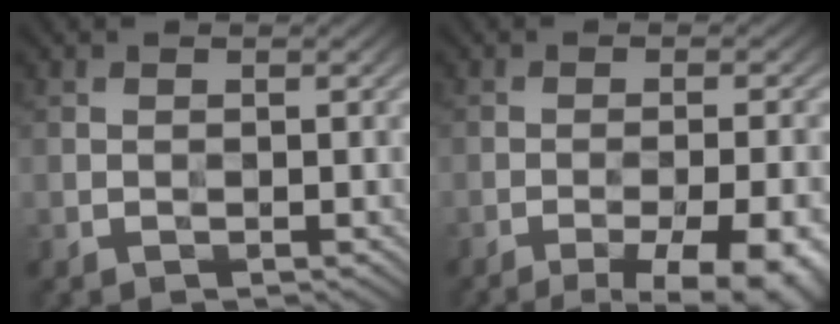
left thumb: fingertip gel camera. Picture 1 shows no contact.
{"total": 11.9, "force": [-7.4, 3.3, 8.7], "torque": [-0.105, 0.002, -0.082]}